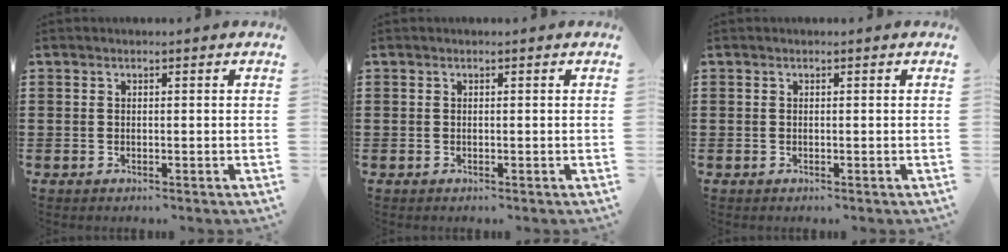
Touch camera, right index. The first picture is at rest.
{"total": 0.0}
{"total": 0.0}